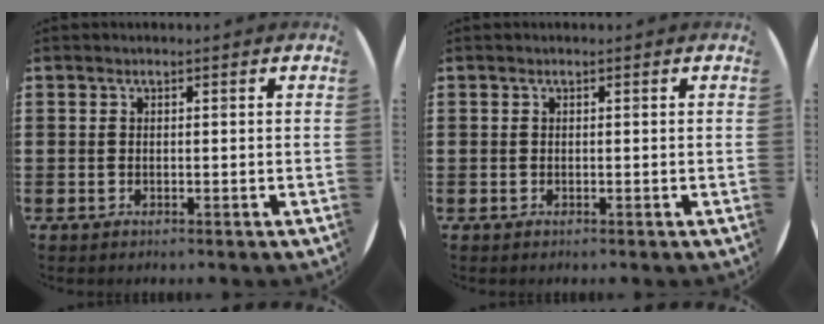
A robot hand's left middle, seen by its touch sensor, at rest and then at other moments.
{"total": 0.0}